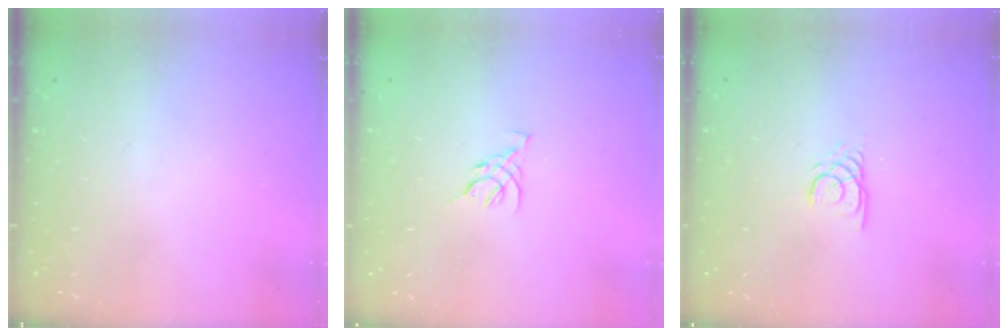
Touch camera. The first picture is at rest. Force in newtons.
{"total": 3.2, "press": 3.2, "slide": 0.7}
{"total": 2.4, "press": 2.4, "slide": 0.2}